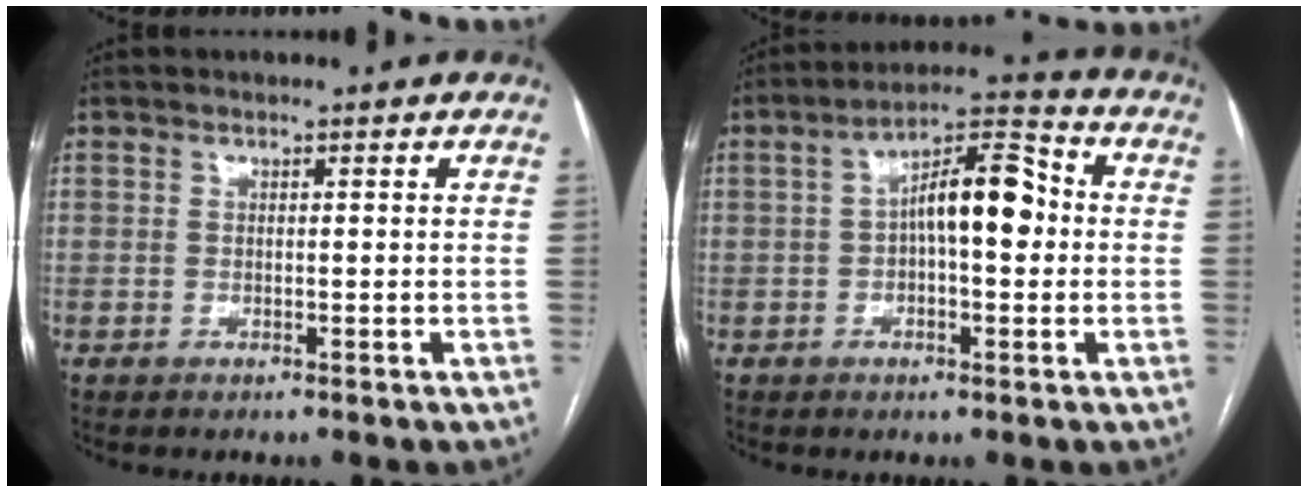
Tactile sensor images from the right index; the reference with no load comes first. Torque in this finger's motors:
{"motor_torque": [0.68, -0.09, 0.27, 0.10]}